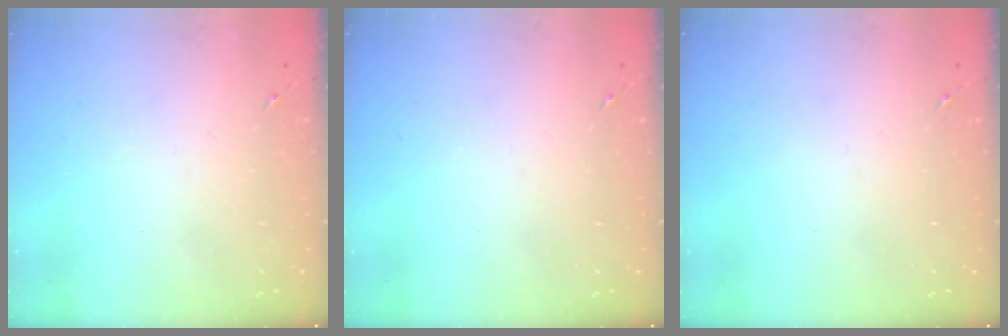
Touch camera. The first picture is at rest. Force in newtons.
{"total": 0.0}
{"total": 0.0}